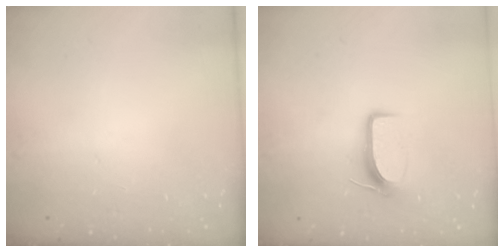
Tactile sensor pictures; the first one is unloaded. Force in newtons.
{"total": 8.0, "press": 8.0, "slide": 0.9}